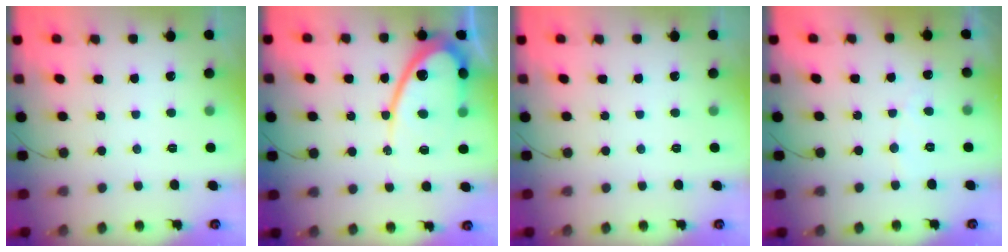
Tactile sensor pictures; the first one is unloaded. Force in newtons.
{"total": 13.9, "press": 13.8, "slide": 1.5}
{"total": 0.0}
{"total": 2.6, "press": 2.6, "slide": 0.1}